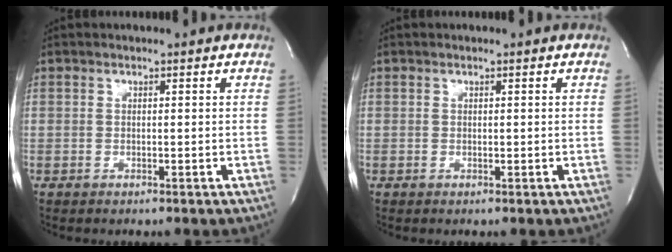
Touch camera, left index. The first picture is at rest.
{"total": 0.0}